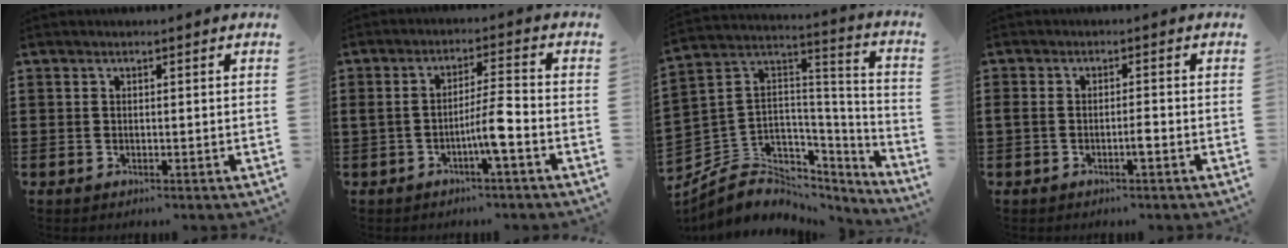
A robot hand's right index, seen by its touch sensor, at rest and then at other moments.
{"total": 5.8, "force": [-2.3, 0.3, 5.4], "torque": [-0.092, 0.001, -0.043]}
{"total": 6.3, "force": [-3.6, 5.1, 1.0], "torque": [-0.050, -0.017, -0.063]}
{"total": 2.1, "force": [-1.0, 0.4, 1.8], "torque": [-0.034, 0.001, -0.020]}